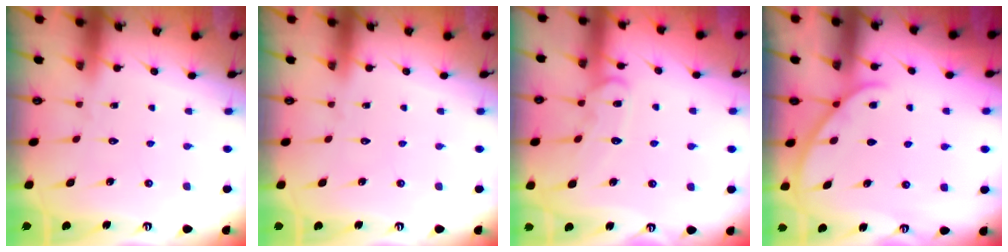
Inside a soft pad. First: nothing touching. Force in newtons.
{"total": 0.0}
{"total": 10.6, "press": 10.6, "slide": 0.8}
{"total": 1.8, "press": 1.8, "slide": 0.2}